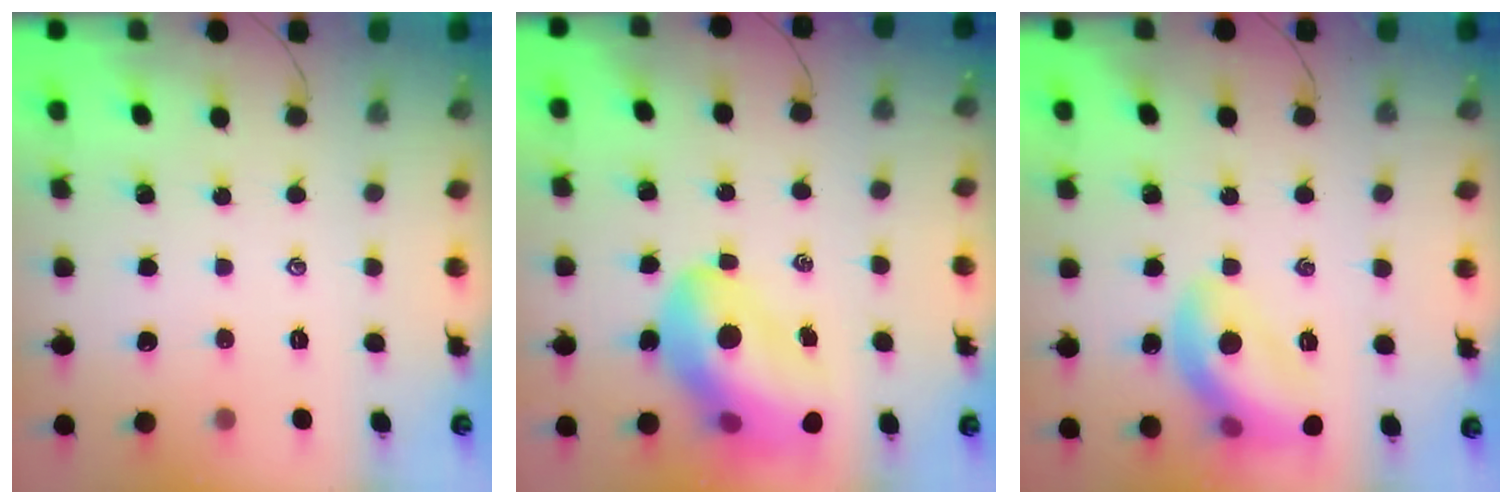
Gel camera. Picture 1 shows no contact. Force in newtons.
{"total": 16.6, "press": 15.9, "slide": 4.6}
{"total": 13.1, "press": 13.1, "slide": 0.9}